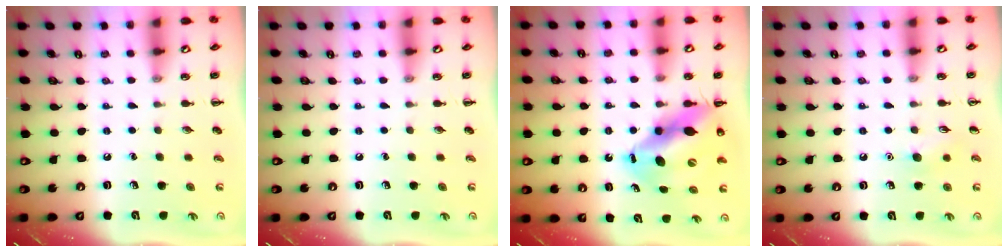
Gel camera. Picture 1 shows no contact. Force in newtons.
{"total": 0.0}
{"total": 14.1, "press": 13.6, "slide": 3.8}
{"total": 6.1, "press": 5.9, "slide": 1.5}